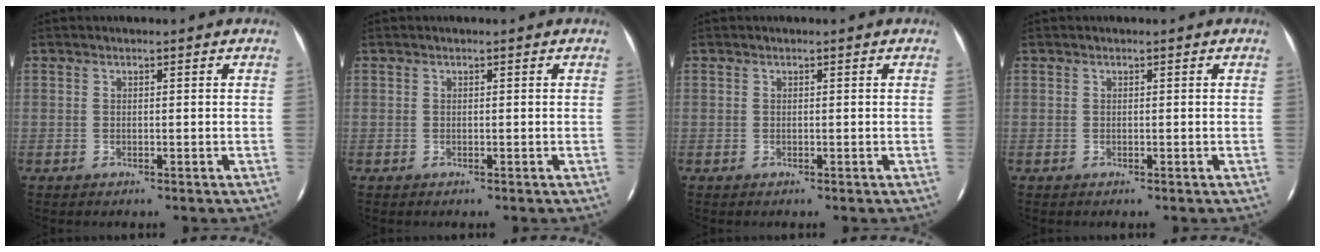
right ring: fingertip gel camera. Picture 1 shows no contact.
{"total": 0.0}
{"total": 0.0}
{"total": 0.0}